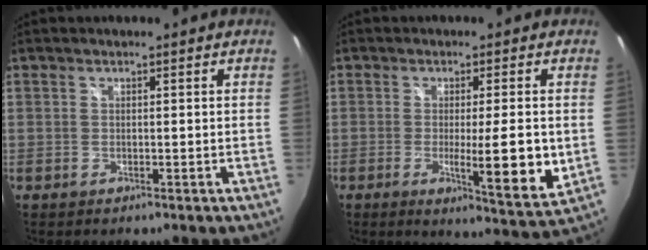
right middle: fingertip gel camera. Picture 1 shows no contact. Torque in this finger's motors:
{"motor_torque": [1.16, -0.71, 0.22, 0.09]}